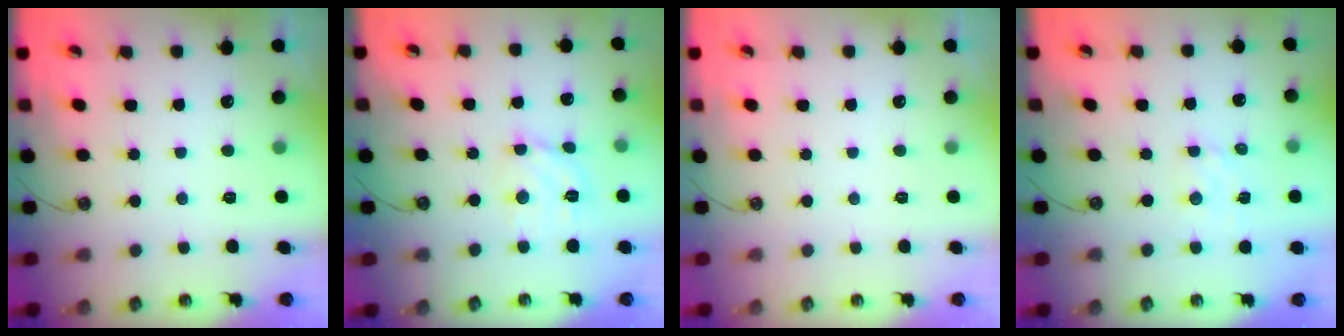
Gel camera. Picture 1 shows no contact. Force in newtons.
{"total": 8.7, "press": 8.7, "slide": 0.9}
{"total": 0.0}
{"total": 2.0, "press": 2.0, "slide": 0.3}